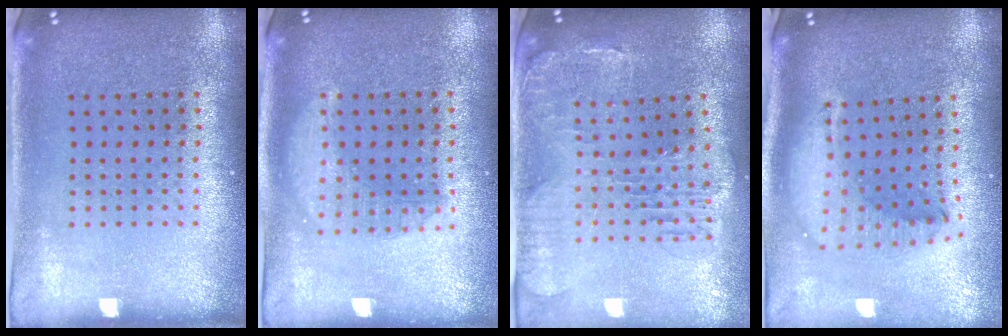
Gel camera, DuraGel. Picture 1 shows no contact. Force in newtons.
{"total": 1.3, "press": 1.3, "slide": 0.3}
{"total": 1.5, "press": 1.4, "slide": 0.4}
{"total": 2.2, "press": 1.7, "slide": 1.4}